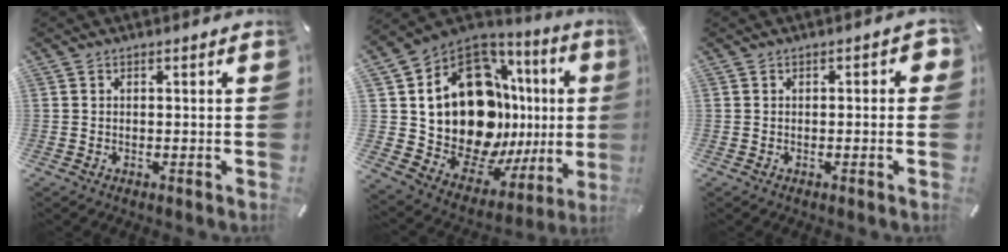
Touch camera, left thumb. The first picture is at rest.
{"total": 25.2, "force": [3.6, 16.9, 18.3], "torque": [-0.312, -0.063, 0.106]}
{"total": 1.8, "force": [-0.5, 1.0, 1.5], "torque": [-0.017, 0.002, -0.012]}